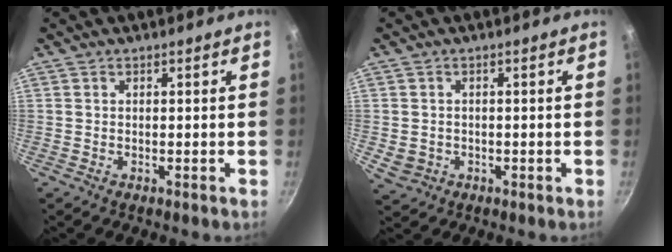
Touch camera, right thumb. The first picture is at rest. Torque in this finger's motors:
{"motor_torque": [2.18, 2.33, 1.10, -1.23, 0.20]}